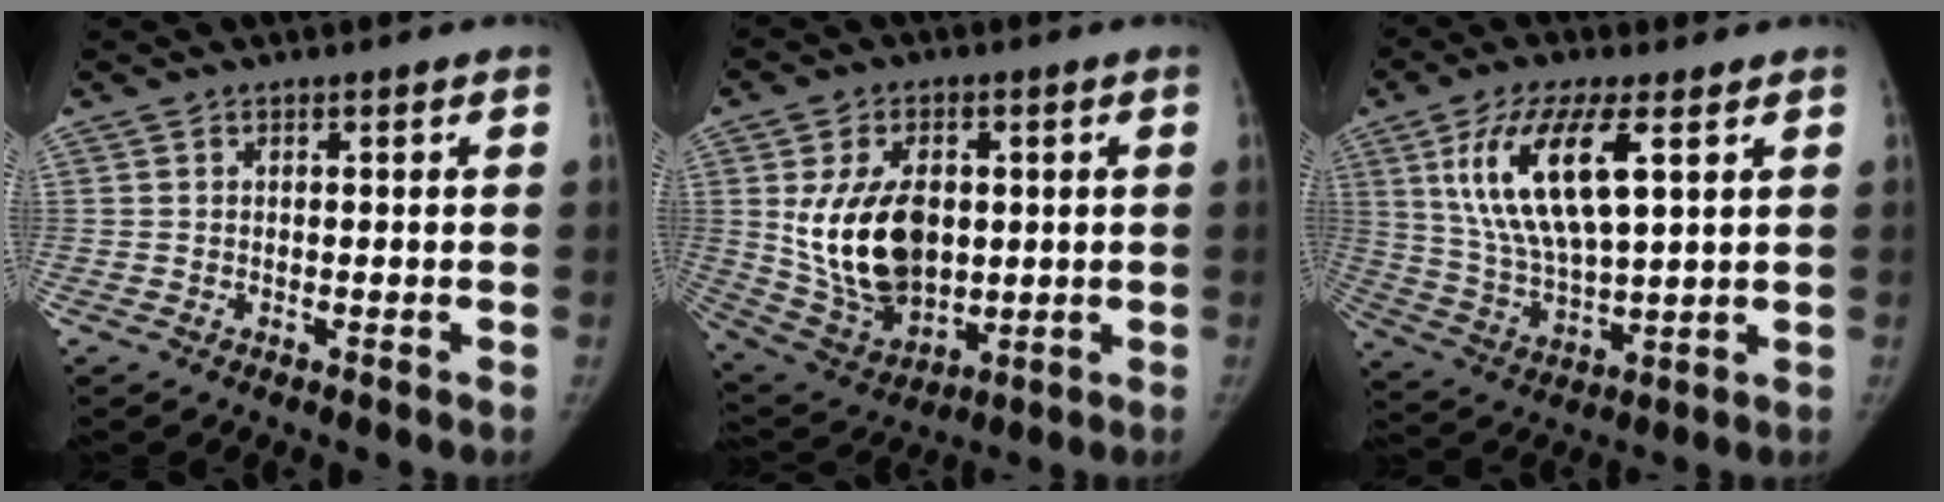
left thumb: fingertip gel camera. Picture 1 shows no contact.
{"total": 16.9, "force": [1.6, 11.2, 12.6], "torque": [-0.190, -0.016, 0.049]}
{"total": 16.7, "force": [6.1, 6.2, 14.2], "torque": [-0.270, -0.019, 0.121]}